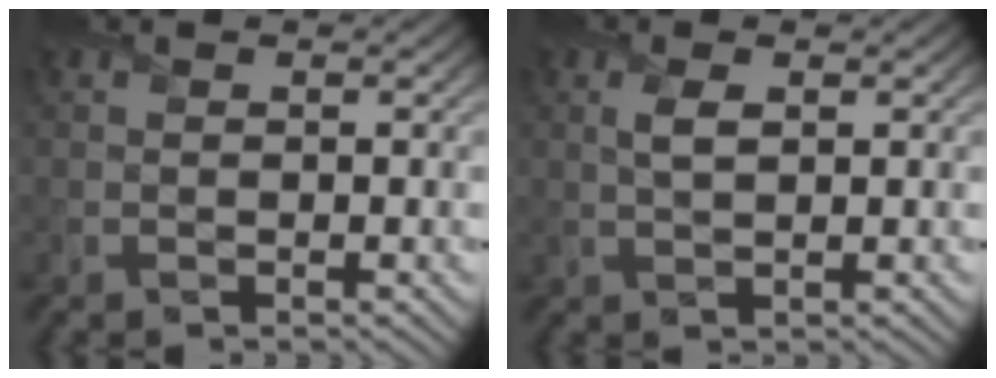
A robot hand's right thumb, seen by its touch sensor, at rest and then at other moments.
{"total": 2.1, "force": [0.7, 0.8, 1.8], "torque": [-0.042, 0.000, 0.016]}